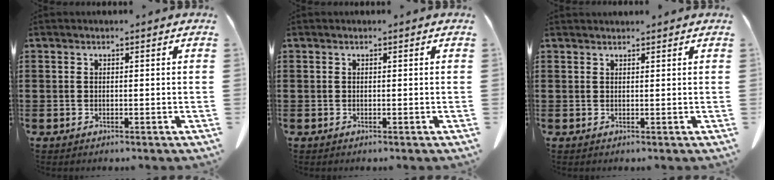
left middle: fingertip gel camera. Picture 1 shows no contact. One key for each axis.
{"total": 0.0}
{"total": 0.8, "fx": 0.8, "fy": 0.0, "fz": 0.0, "tx": -0.003, "ty": 0.000, "tz": 0.017}